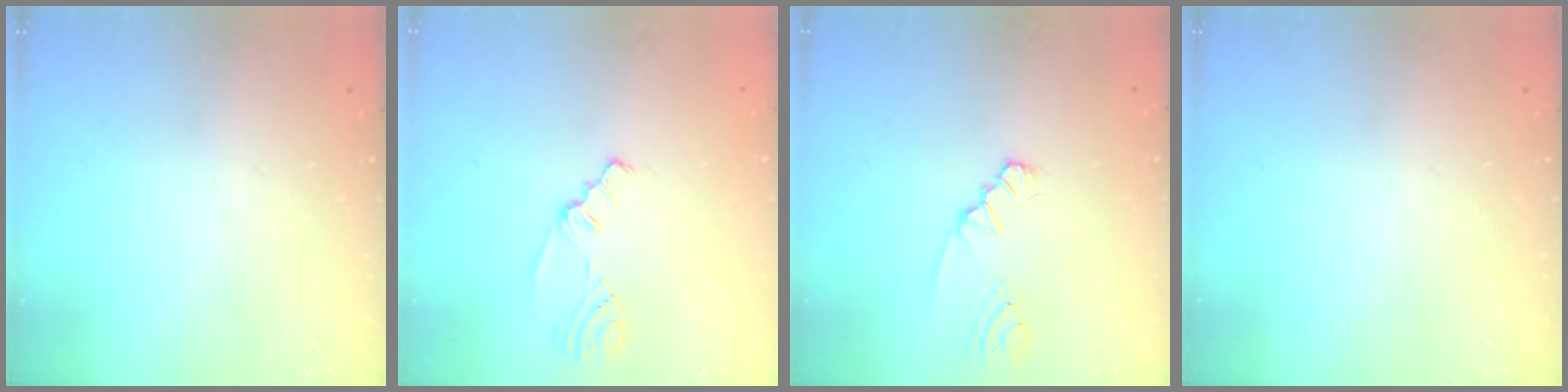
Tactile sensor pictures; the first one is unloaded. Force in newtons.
{"total": 2.0, "press": 1.4, "slide": 1.4}
{"total": 1.8, "press": 1.8, "slide": 0.2}
{"total": 0.0}